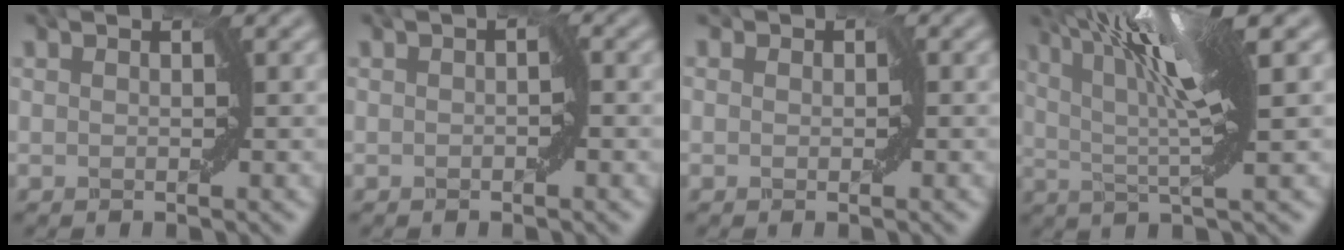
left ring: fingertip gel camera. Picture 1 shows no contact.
{"total": 0.6, "force": [-0.2, 0.1, 0.5], "torque": [0.000, 0.001, -0.001]}
{"total": 0.6, "force": [-0.2, 0.4, -0.4], "torque": [0.014, -0.004, 0.000]}
{"total": 9.1, "force": [3.1, 1.9, 8.3], "torque": [-0.131, 0.012, 0.055]}